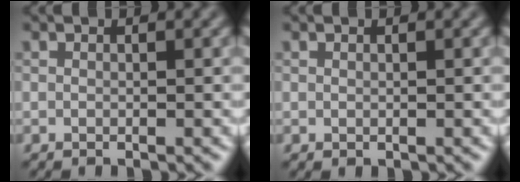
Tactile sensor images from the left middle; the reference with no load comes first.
{"total": 0.0}